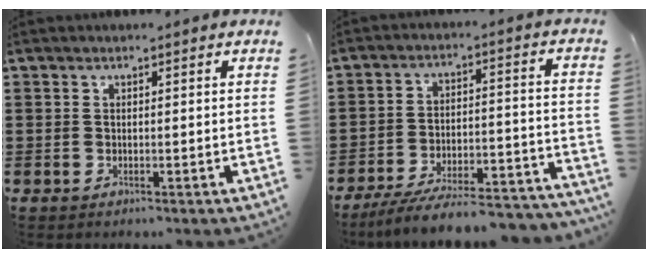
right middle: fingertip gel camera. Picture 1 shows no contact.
{"total": 8.2, "force": [-7.5, 0.6, 3.4], "torque": [-0.054, 0.007, -0.142]}